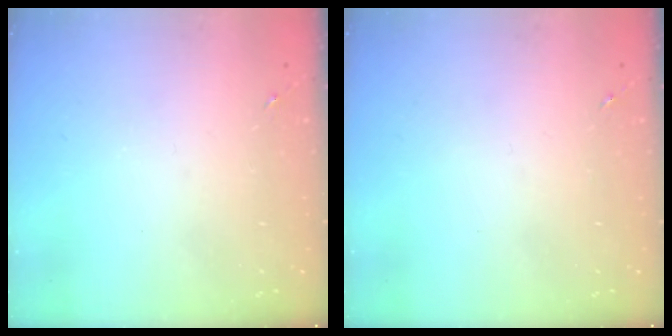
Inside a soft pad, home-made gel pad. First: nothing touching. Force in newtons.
{"total": 0.0}